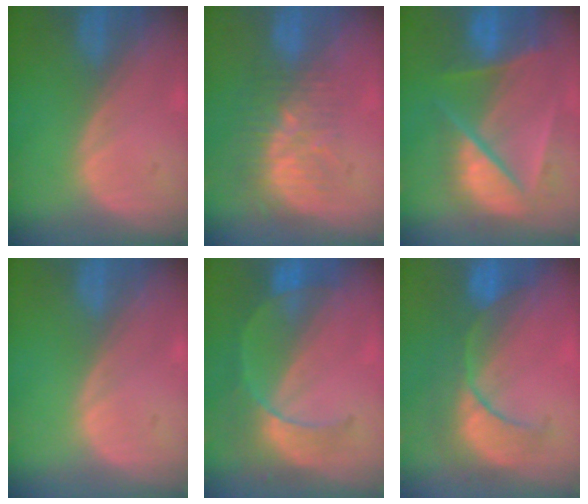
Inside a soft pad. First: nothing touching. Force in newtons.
{"total": 9.0, "press": 7.5, "slide": 5.0}
{"total": 9.9, "press": 8.5, "slide": 5.1}
{"total": 0.0}
{"total": 7.9, "press": 6.9, "slide": 3.9}
{"total": 8.5, "press": 8.4, "slide": 1.4}